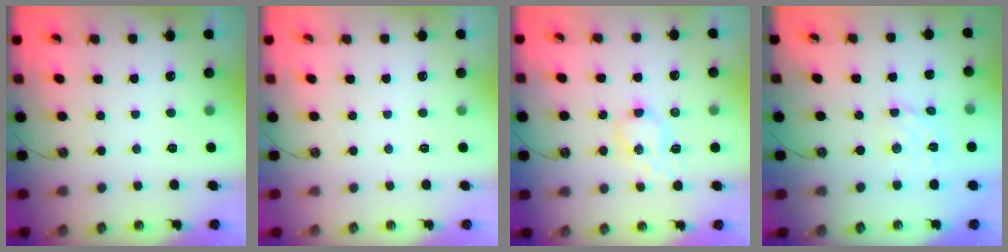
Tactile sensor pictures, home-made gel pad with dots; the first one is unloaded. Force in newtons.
{"total": 0.0}
{"total": 6.5, "press": 6.4, "slide": 0.5}
{"total": 5.3, "press": 5.3, "slide": 0.4}